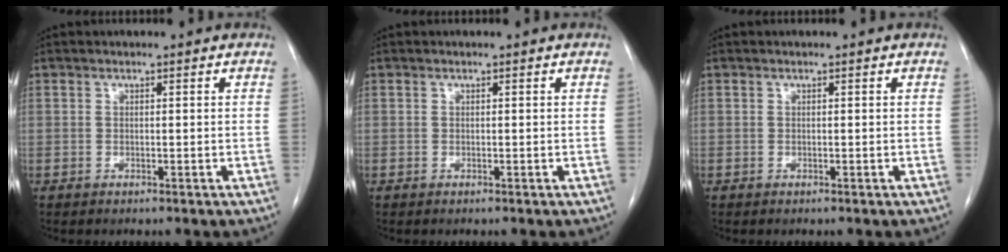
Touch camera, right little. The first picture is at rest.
{"total": 0.0}
{"total": 0.0}